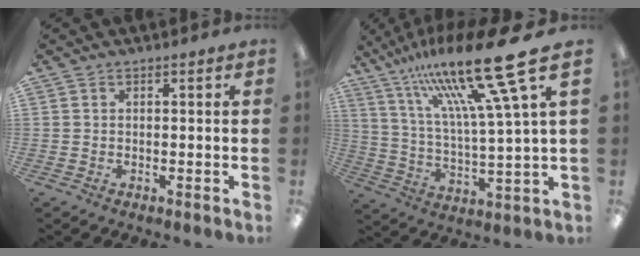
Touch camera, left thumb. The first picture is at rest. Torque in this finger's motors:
{"motor_torque": [0.78, -0.11, 1.92, -0.85, 0.48]}